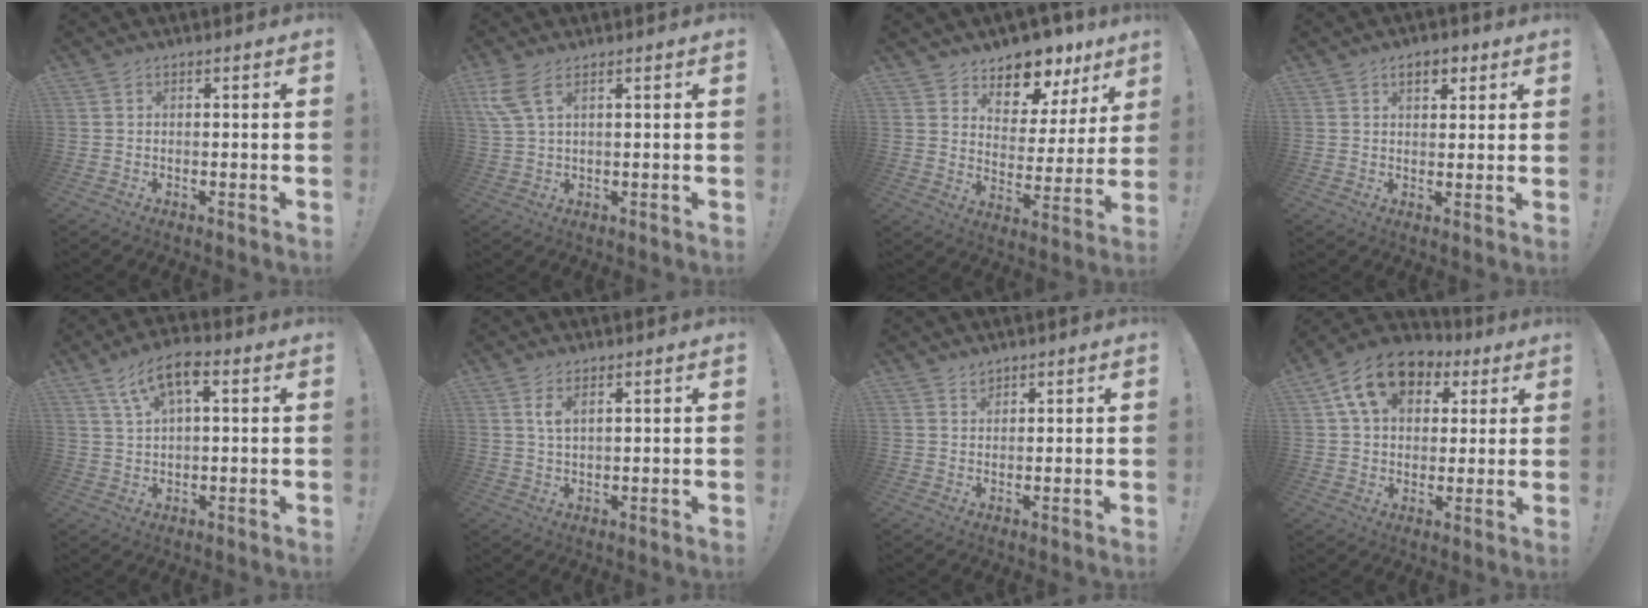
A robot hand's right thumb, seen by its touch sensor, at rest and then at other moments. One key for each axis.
{"total": 6.7, "fx": 3.6, "fy": 2.1, "fz": 5.3, "tx": -0.114, "ty": -0.008, "tz": 0.068}
{"total": 10.4, "fx": 8.8, "fy": 4.9, "fz": 2.8, "tx": -0.034, "ty": -0.085, "tz": 0.157}
{"total": 5.0, "fx": 2.5, "fy": 2.9, "fz": 3.1, "tx": -0.046, "ty": 0.003, "tz": 0.043}
{"total": 9.3, "fx": 4.1, "fy": 3.9, "fz": 7.3, "tx": -0.132, "ty": -0.001, "tz": 0.078}
{"total": 3.3, "fx": 1.9, "fy": 1.1, "fz": 2.4, "tx": -0.038, "ty": -0.011, "tz": 0.032}
{"total": 1.8, "fx": 1.5, "fy": 0.9, "fz": 0.4, "tx": 0.003, "ty": -0.010, "tz": 0.027}
{"total": 14.3, "fx": 6.3, "fy": 10.2, "fz": 7.7, "tx": -0.128, "ty": -0.014, "tz": 0.121}